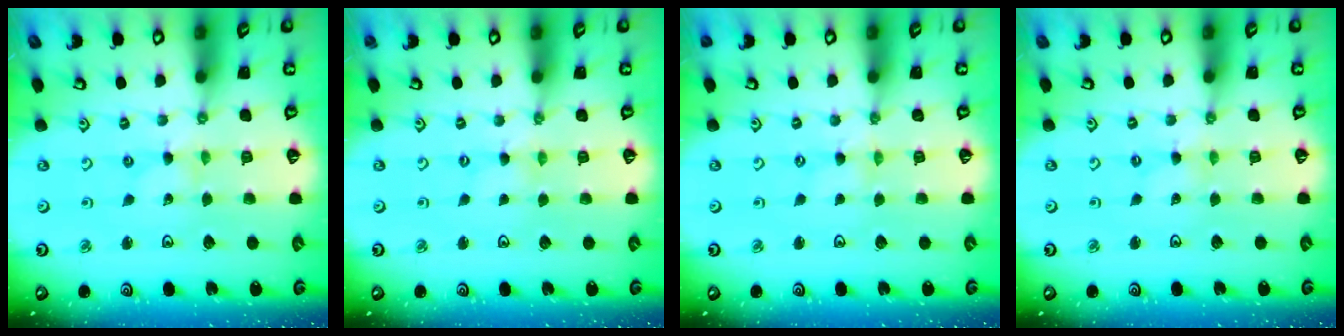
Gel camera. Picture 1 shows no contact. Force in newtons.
{"total": 0.0}
{"total": 0.0}
{"total": 0.0}